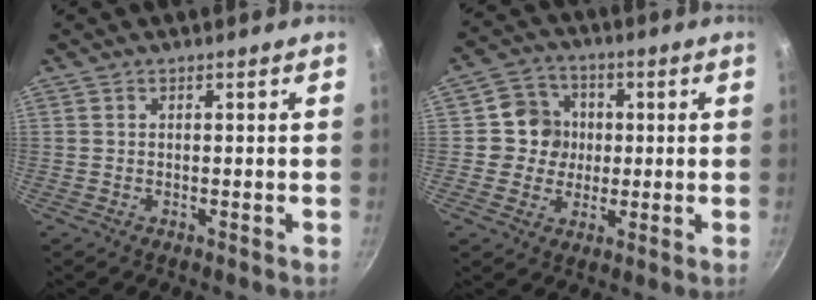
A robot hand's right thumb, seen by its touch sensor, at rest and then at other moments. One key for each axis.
{"total": 8.7, "fx": 0.3, "fy": 8.3, "fz": 2.6, "tx": 0.004, "ty": 0.015, "tz": -0.002}